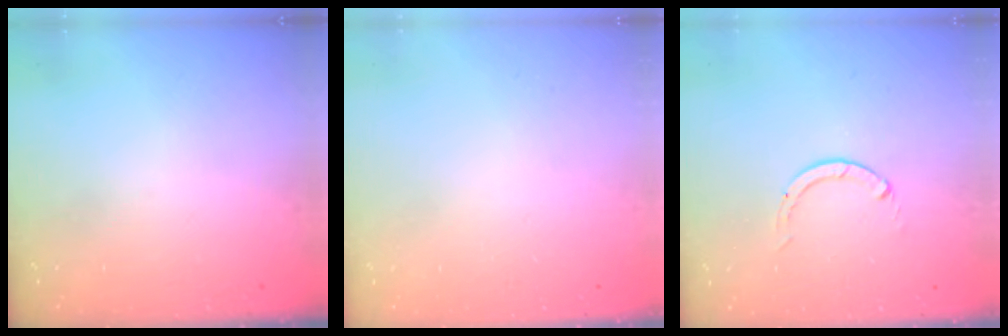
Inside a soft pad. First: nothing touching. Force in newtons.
{"total": 2.4, "press": 2.4, "slide": 0.2}
{"total": 0.0}